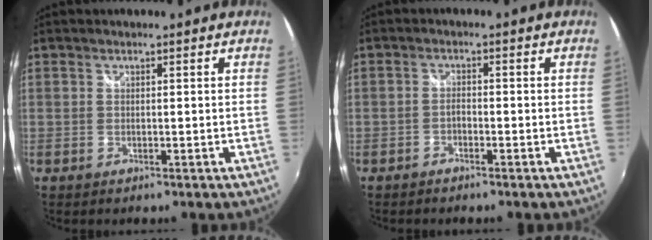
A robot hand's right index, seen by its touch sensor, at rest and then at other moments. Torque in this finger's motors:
{"motor_torque": [0.70, 0.51, 0.08, 0.00]}